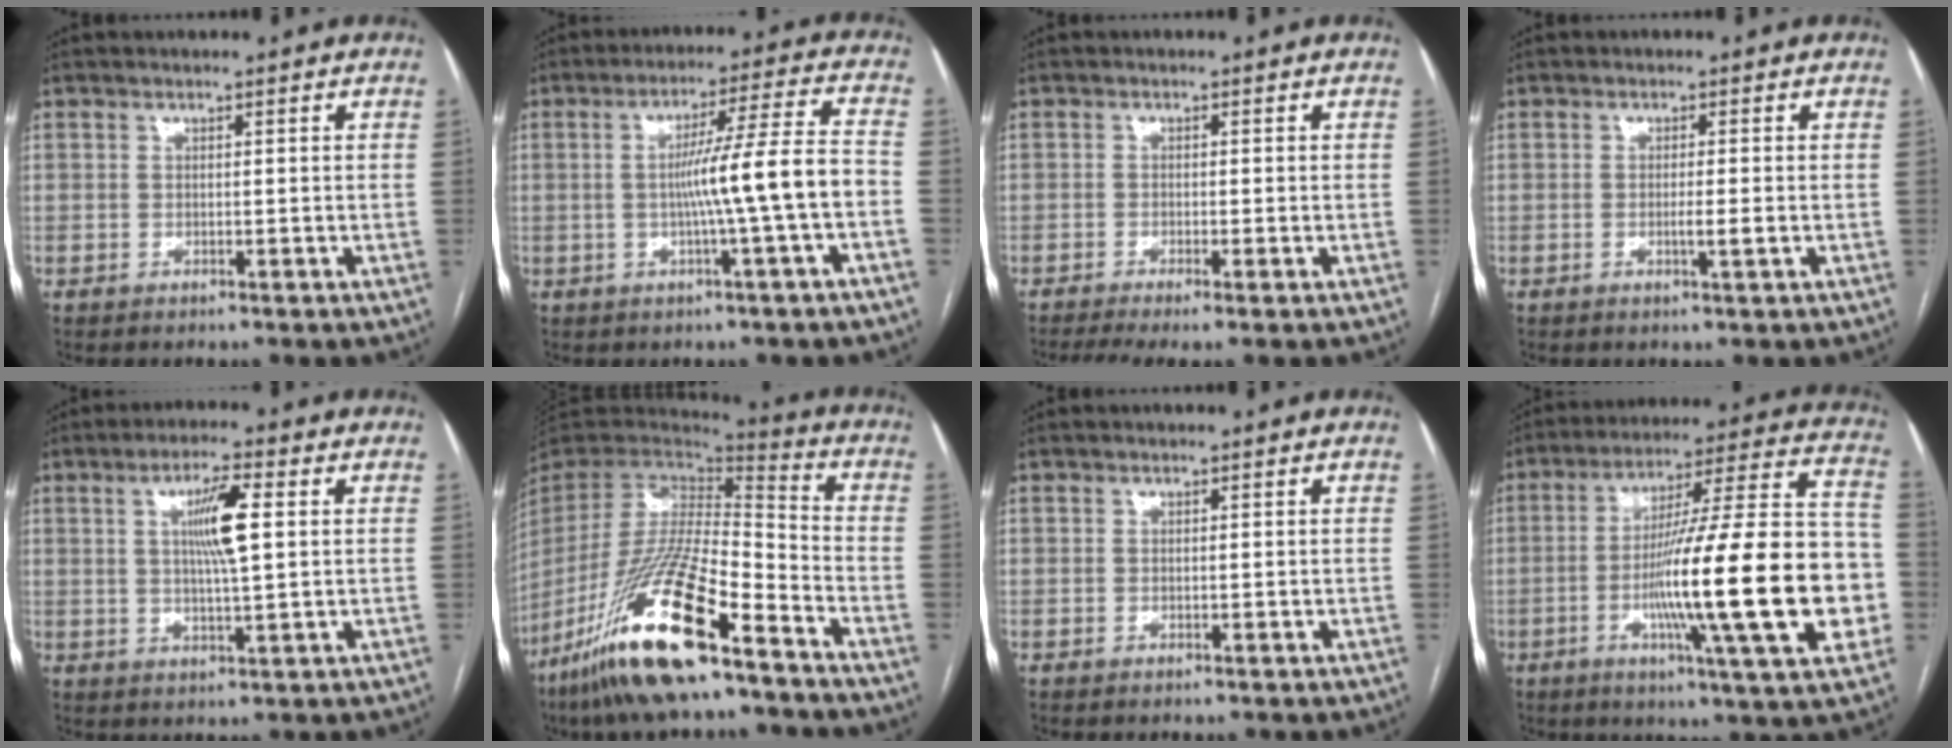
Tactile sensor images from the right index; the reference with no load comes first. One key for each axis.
{"total": 10.1, "fx": -2.0, "fy": -1.2, "fz": 9.8, "tx": -0.158, "ty": 0.013, "tz": -0.030}
{"total": 5.1, "fx": -3.7, "fy": 0.3, "fz": 3.6, "tx": -0.062, "ty": -0.011, "tz": -0.061}
{"total": 2.1, "fx": -0.4, "fy": -0.1, "fz": 2.1, "tx": -0.038, "ty": -0.005, "tz": -0.007}
{"total": 7.2, "fx": 1.7, "fy": 0.5, "fz": 7.0, "tx": -0.129, "ty": 0.002, "tz": 0.030}
{"total": 22.4, "fx": -14.2, "fy": 3.5, "fz": 17.0, "tx": -0.351, "ty": -0.055, "tz": -0.268}
{"total": 0.0}
{"total": 26.3, "fx": -5.4, "fy": 1.8, "fz": 25.6, "tx": -0.341, "ty": 0.005, "tz": -0.088}